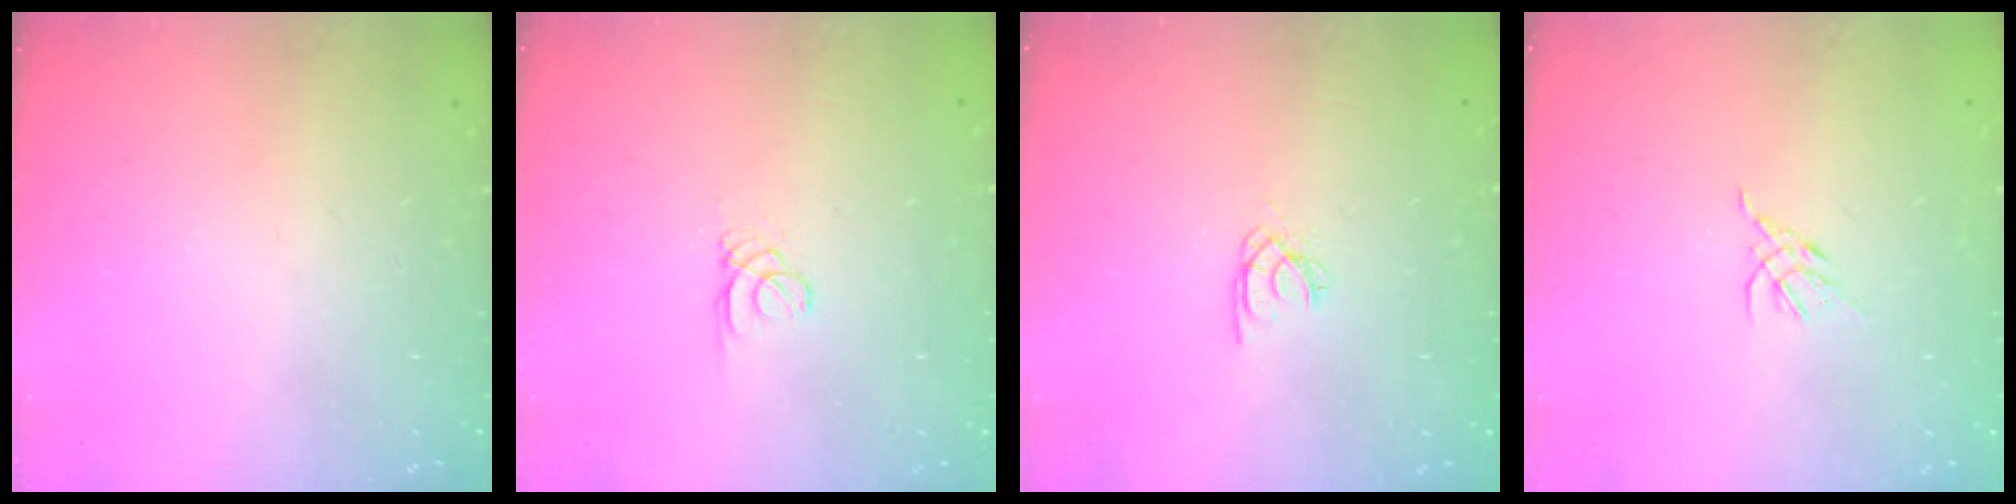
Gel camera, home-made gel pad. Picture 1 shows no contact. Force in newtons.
{"total": 0.6, "press": 0.6, "slide": 0.1}
{"total": 2.0, "press": 2.0, "slide": 0.4}
{"total": 2.7, "press": 2.6, "slide": 0.7}